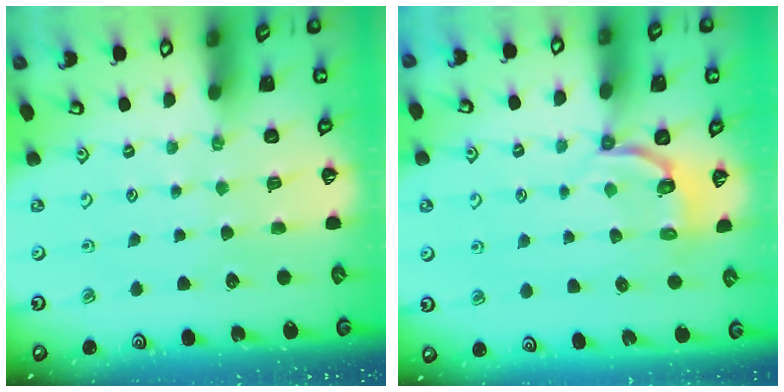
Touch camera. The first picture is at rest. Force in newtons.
{"total": 3.7, "press": 2.2, "slide": 3.0}